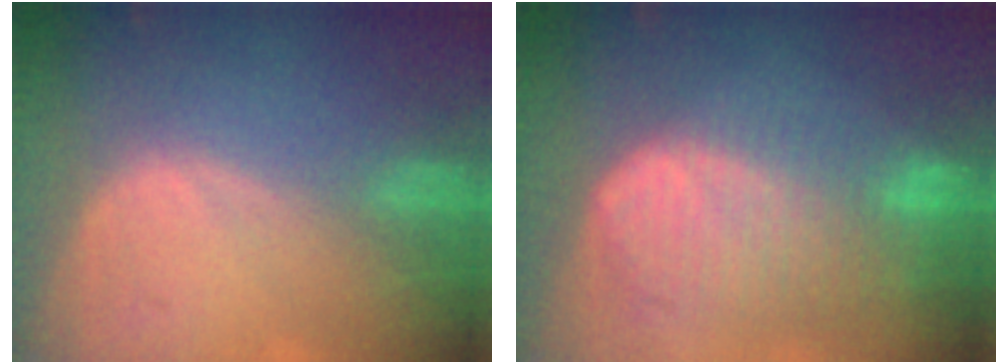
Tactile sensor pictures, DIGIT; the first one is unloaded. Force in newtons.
{"total": 10.2, "press": 8.8, "slide": 5.2}